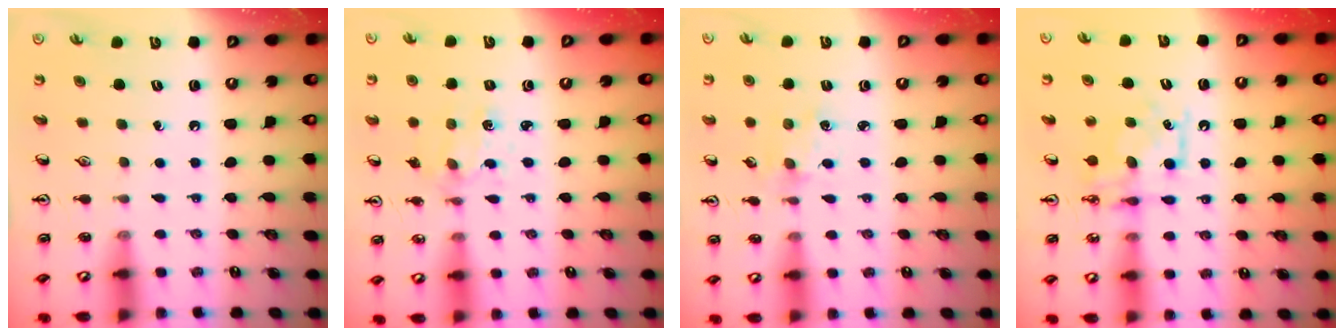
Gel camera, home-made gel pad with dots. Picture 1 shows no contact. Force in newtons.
{"total": 1.4, "press": 1.4, "slide": 0.3}
{"total": 1.9, "press": 1.8, "slide": 0.3}
{"total": 8.2, "press": 8.2, "slide": 0.1}